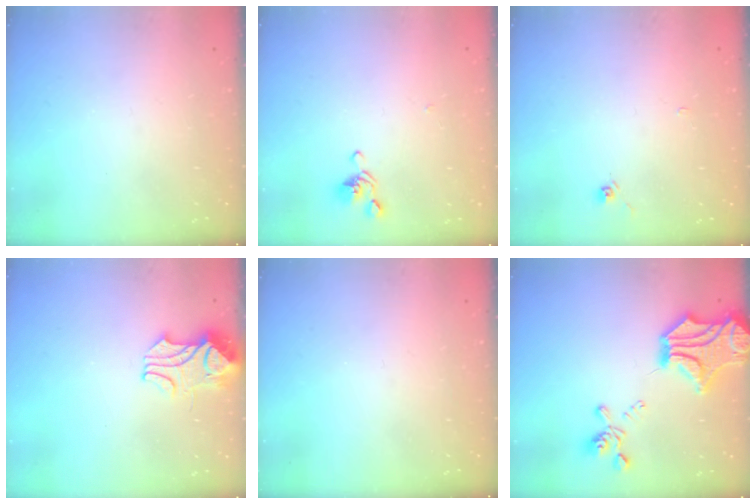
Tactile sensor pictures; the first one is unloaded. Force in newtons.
{"total": 2.5, "press": 2.3, "slide": 0.9}
{"total": 4.6, "press": 4.6, "slide": 0.4}
{"total": 2.4, "press": 2.3, "slide": 0.8}
{"total": 0.0}
{"total": 10.1, "press": 9.5, "slide": 3.3}